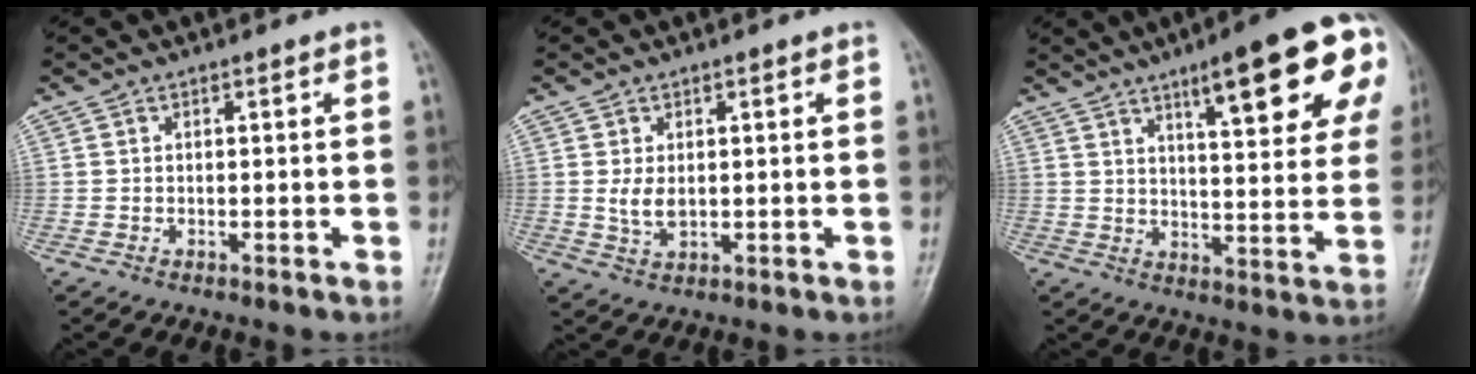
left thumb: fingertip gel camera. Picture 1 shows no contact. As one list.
[{"total": 3.4, "force": [0.4, 2.0, 2.6], "torque": [-0.048, -0.010, 0.013]}, {"total": 19.0, "force": [9.2, 4.5, 16.0], "torque": [-0.185, -0.023, 0.121]}]